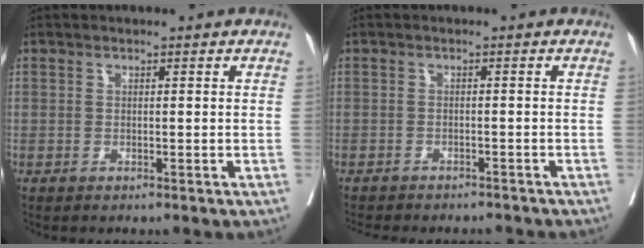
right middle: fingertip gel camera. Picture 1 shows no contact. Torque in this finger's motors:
{"motor_torque": [1.07, -1.07, 0.14, 0.05]}